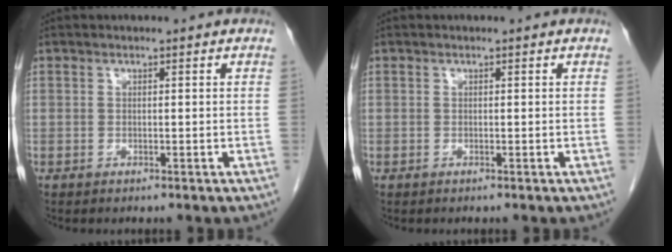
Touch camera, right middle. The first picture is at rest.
{"total": 0.0}